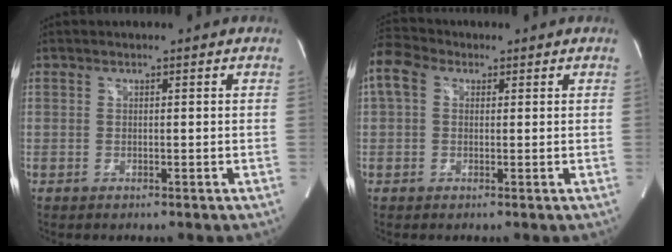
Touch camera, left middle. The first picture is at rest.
{"total": 7.0, "force": [2.5, 5.0, 4.2], "torque": [-0.112, 0.039, 0.047]}